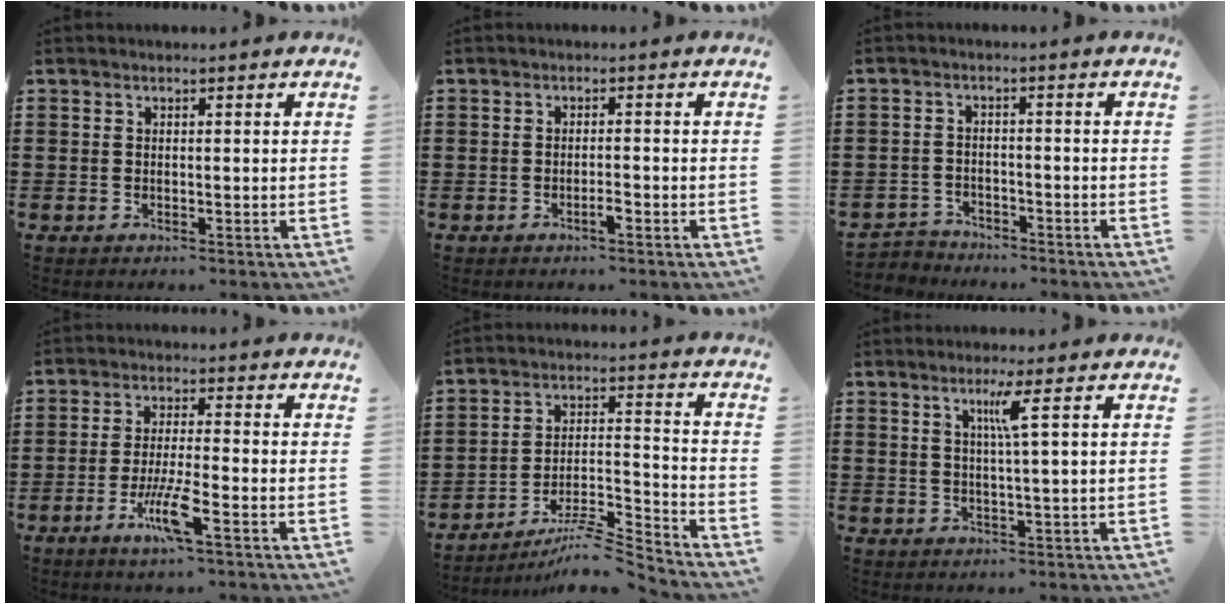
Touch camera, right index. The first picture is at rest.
{"total": 1.7, "force": [-1.0, 0.2, 1.4], "torque": [-0.026, -0.001, -0.017]}
{"total": 2.9, "force": [-2.7, 0.7, -0.4], "torque": [-0.002, 0.002, -0.061]}
{"total": 6.8, "force": [-3.4, 0.6, 5.8], "torque": [-0.120, -0.011, -0.065]}
{"total": 7.7, "force": [-7.0, 0.6, 3.3], "torque": [-0.050, 0.004, -0.135]}
{"total": 3.7, "force": [1.4, -0.6, 3.3], "torque": [-0.068, -0.006, 0.020]}